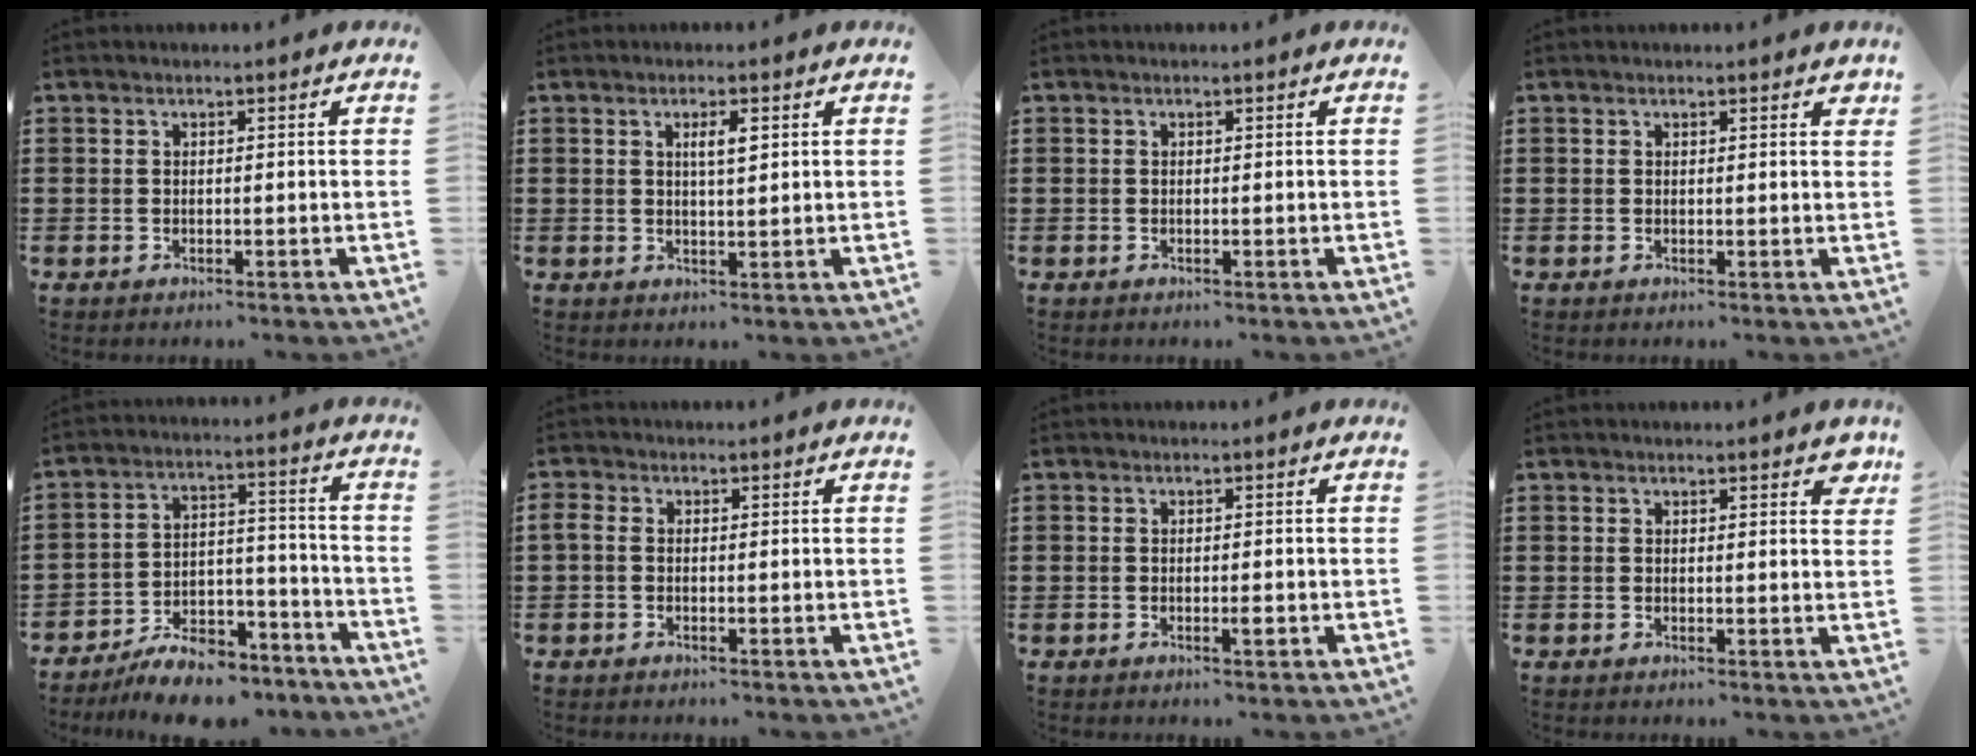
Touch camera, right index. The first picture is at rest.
{"total": 2.7, "force": [0.9, 0.6, 2.5], "torque": [-0.042, 0.001, 0.010]}
{"total": 0.0}
{"total": 0.7, "force": [0.5, 0.5, 0.3], "torque": [0.001, 0.001, 0.007]}
{"total": 8.8, "force": [-7.9, 2.7, 3.0], "torque": [-0.048, 0.031, -0.146]}
{"total": 1.1, "force": [-0.4, 0.7, 0.7], "torque": [-0.017, 0.000, -0.008]}
{"total": 1.3, "force": [-0.5, 0.3, 1.2], "torque": [-0.023, -0.002, -0.008]}
{"total": 1.5, "force": [1.1, 0.8, 0.8], "torque": [-0.001, -0.001, 0.016]}